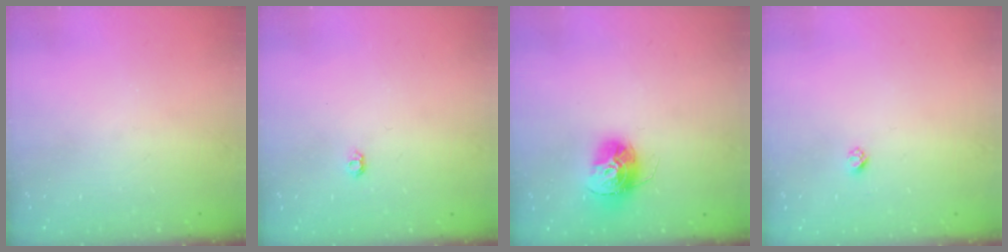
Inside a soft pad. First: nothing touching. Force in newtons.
{"total": 3.9, "press": 3.8, "slide": 0.5}
{"total": 13.8, "press": 13.7, "slide": 1.3}
{"total": 2.3, "press": 2.3, "slide": 0.2}